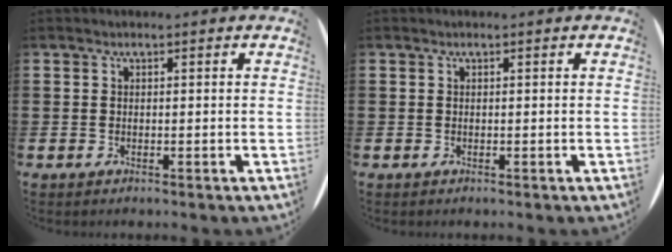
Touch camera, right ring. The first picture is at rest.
{"total": 0.0}